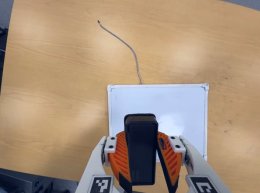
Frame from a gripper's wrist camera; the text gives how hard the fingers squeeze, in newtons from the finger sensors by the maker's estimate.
{"total": 10.5, "left": 10.0, "right": 10.9}